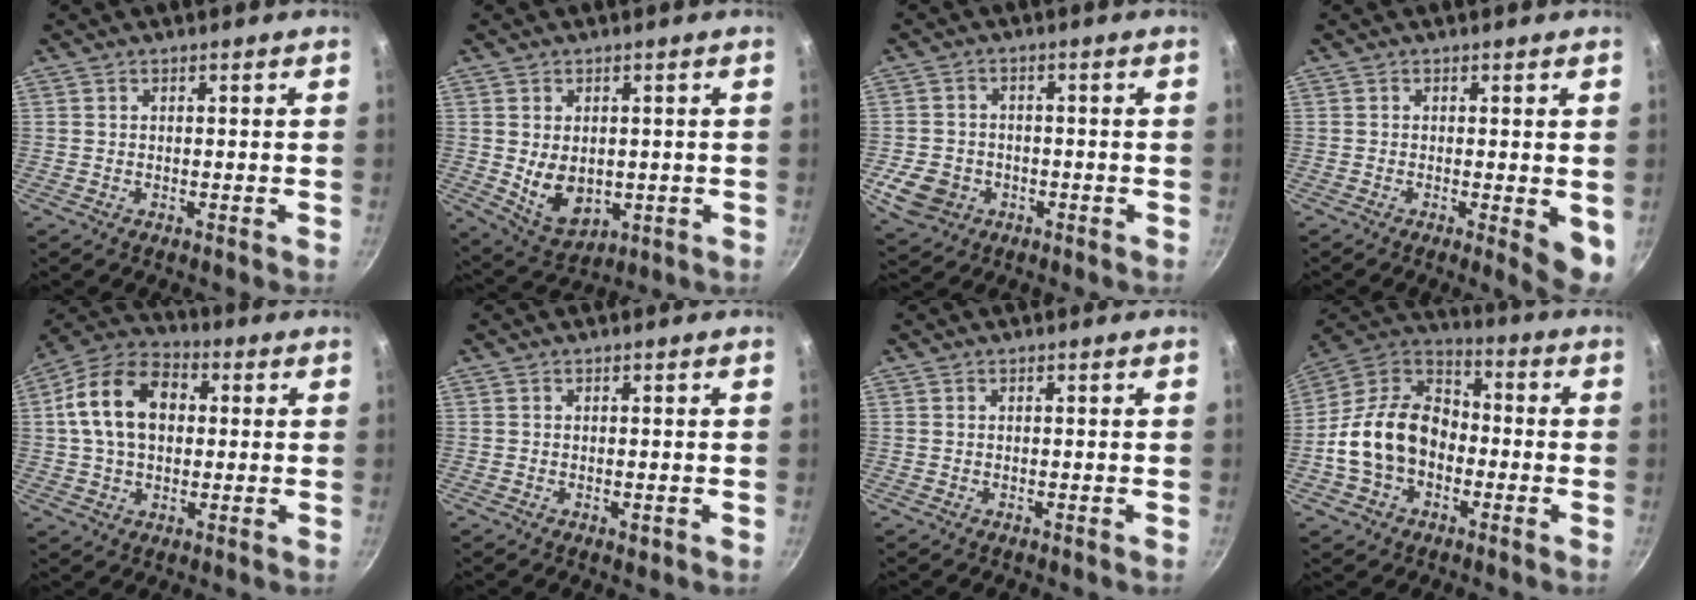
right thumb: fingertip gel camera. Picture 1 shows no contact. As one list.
[{"total": 8.5, "force": [0.0, 6.0, 5.9], "torque": [-0.083, -0.016, 0.022]}, {"total": 7.6, "force": [-2.5, 6.3, 3.5], "torque": [-0.058, 0.018, -0.038]}, {"total": 5.2, "force": [-0.6, 1.7, 4.9], "torque": [-0.053, -0.007, -0.006]}, {"total": 14.7, "force": [2.2, 10.2, 10.3], "torque": [-0.155, 0.024, 0.021]}, {"total": 1.1, "force": [-0.3, 0.6, 0.9], "torque": [-0.013, -0.001, -0.005]}, {"total": 0.0}, {"total": 16.7, "force": [-3.2, 12.3, 10.8], "torque": [-0.158, 0.047, -0.074]}]